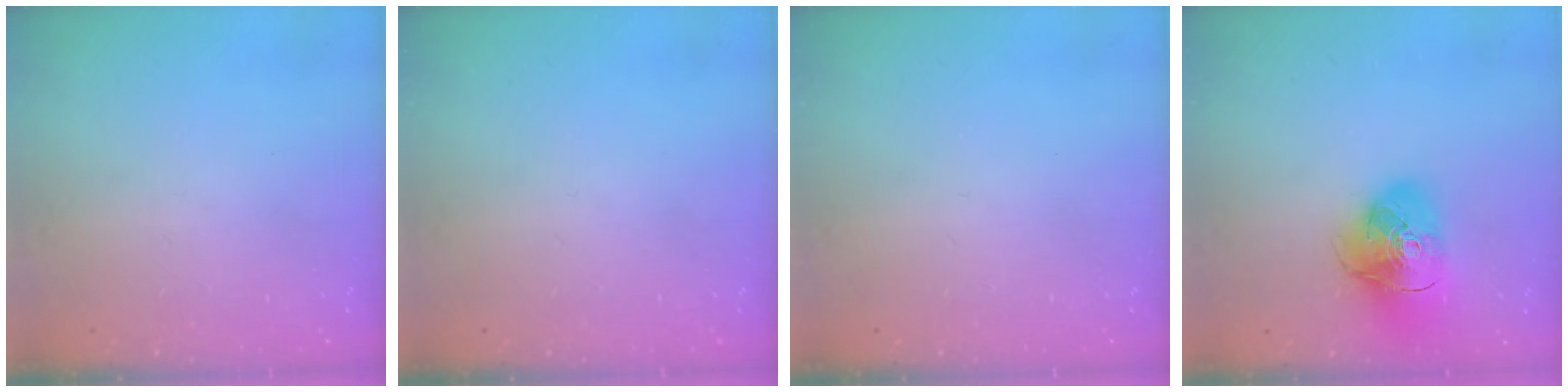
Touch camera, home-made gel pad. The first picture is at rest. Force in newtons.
{"total": 0.0}
{"total": 0.0}
{"total": 16.7, "press": 16.6, "slide": 2.3}